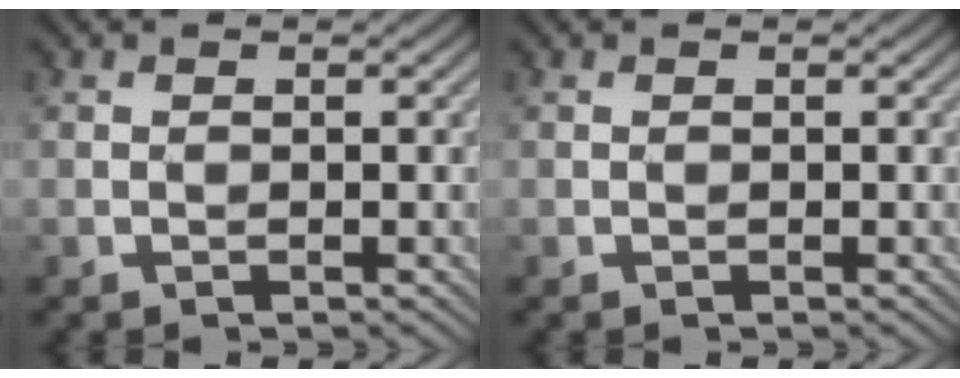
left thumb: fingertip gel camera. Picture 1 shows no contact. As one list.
[{"total": 0.0}]